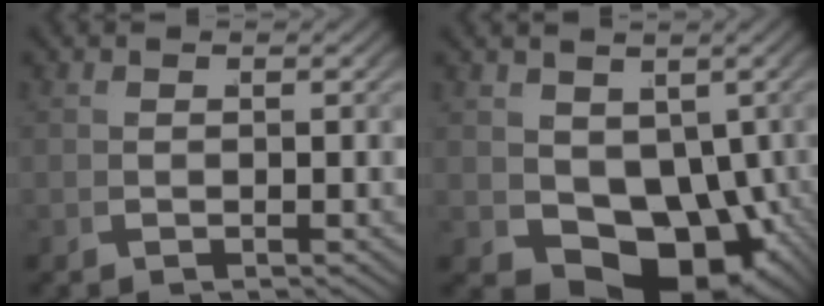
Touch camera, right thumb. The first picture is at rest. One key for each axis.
{"total": 10.5, "fx": -2.7, "fy": 6.8, "fz": 7.5, "tx": -0.129, "ty": -0.056, "tz": -0.007}